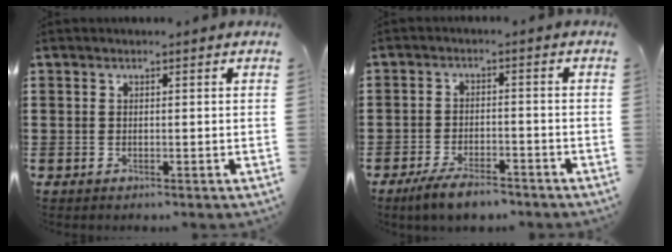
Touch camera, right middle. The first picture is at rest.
{"total": 4.6, "force": [-4.0, 1.0, 2.0], "torque": [-0.046, 0.000, -0.080]}